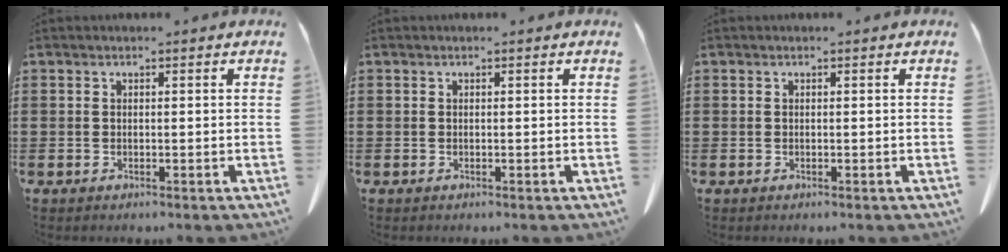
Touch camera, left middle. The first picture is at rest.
{"total": 0.0}
{"total": 0.0}